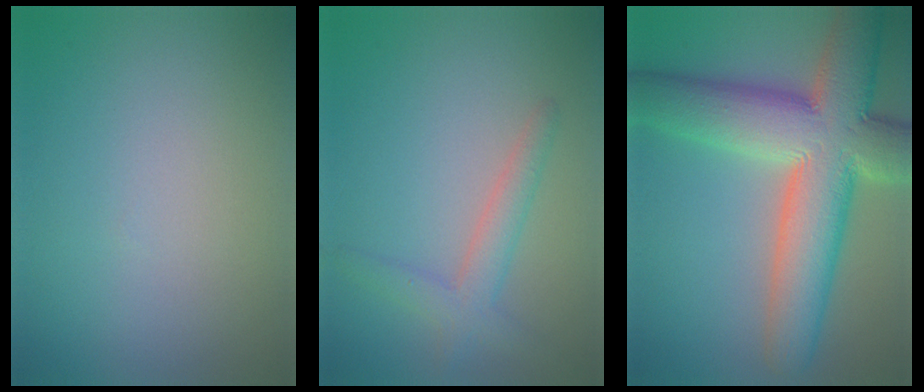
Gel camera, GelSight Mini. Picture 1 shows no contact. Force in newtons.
{"total": 2.7, "press": 2.7, "slide": 0.3}
{"total": 12.7, "press": 12.6, "slide": 1.0}